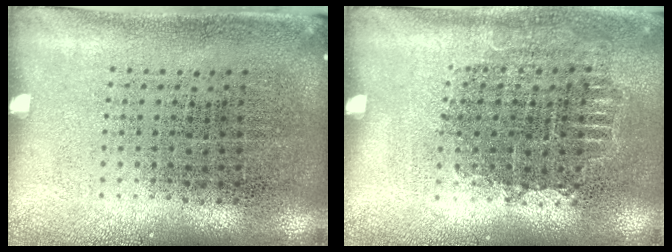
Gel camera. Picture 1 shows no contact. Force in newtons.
{"total": 0.8, "press": 0.7, "slide": 0.3}